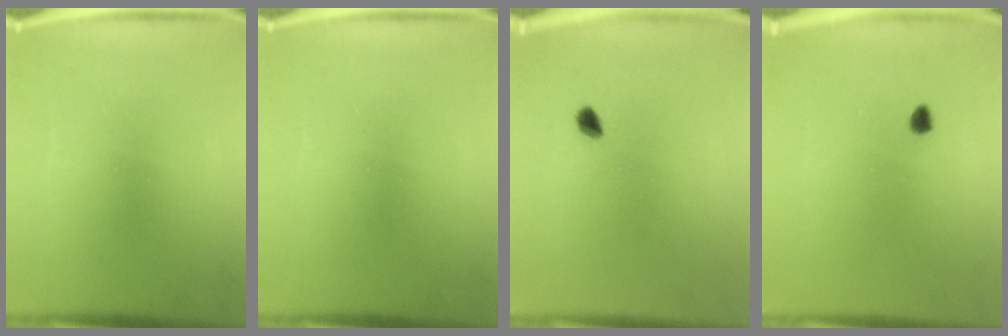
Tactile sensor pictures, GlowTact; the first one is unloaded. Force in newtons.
{"total": 0.0}
{"total": 1.7}
{"total": 0.9}